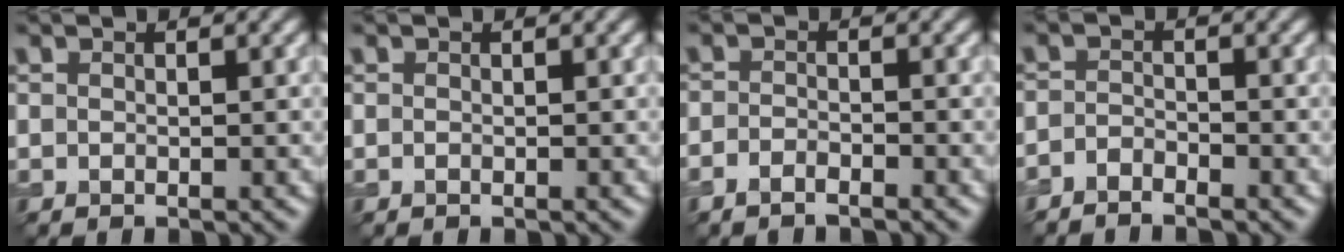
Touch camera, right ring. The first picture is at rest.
{"total": 0.0}
{"total": 1.2, "force": [-1.2, 0.1, 0.3], "torque": [-0.004, -0.001, -0.028]}
{"total": 1.7, "force": [-1.7, 0.1, 0.0], "torque": [0.000, -0.003, -0.040]}